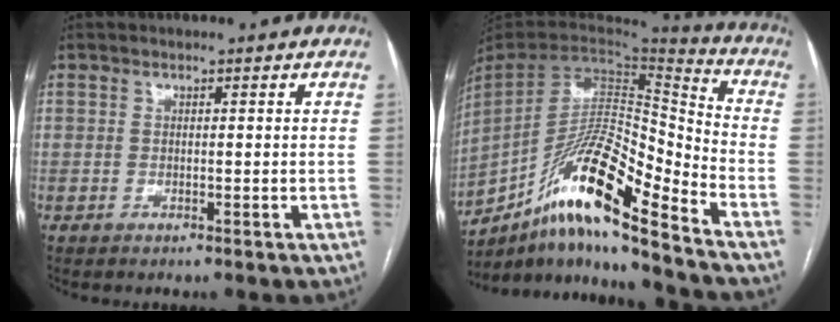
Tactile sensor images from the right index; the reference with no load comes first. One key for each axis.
{"total": 18.6, "fx": -12.8, "fy": 1.5, "fz": 13.4, "tx": -0.260, "ty": 0.002, "tz": -0.233}